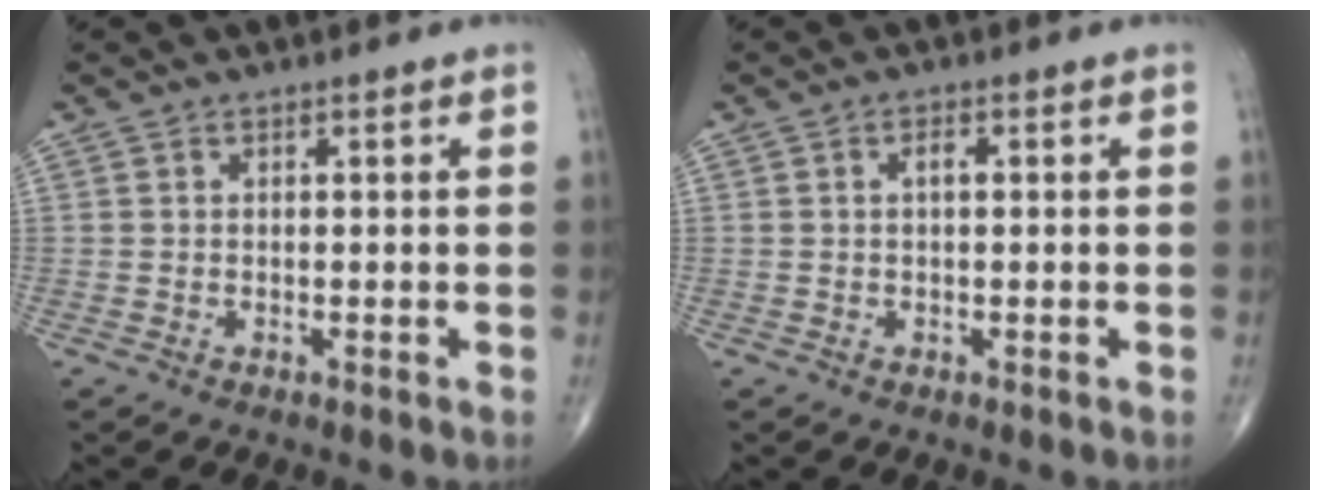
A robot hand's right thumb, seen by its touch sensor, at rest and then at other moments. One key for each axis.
{"total": 1.6, "fx": 0.2, "fy": 0.7, "fz": 1.4, "tx": -0.022, "ty": 0.003, "tz": 0.001}